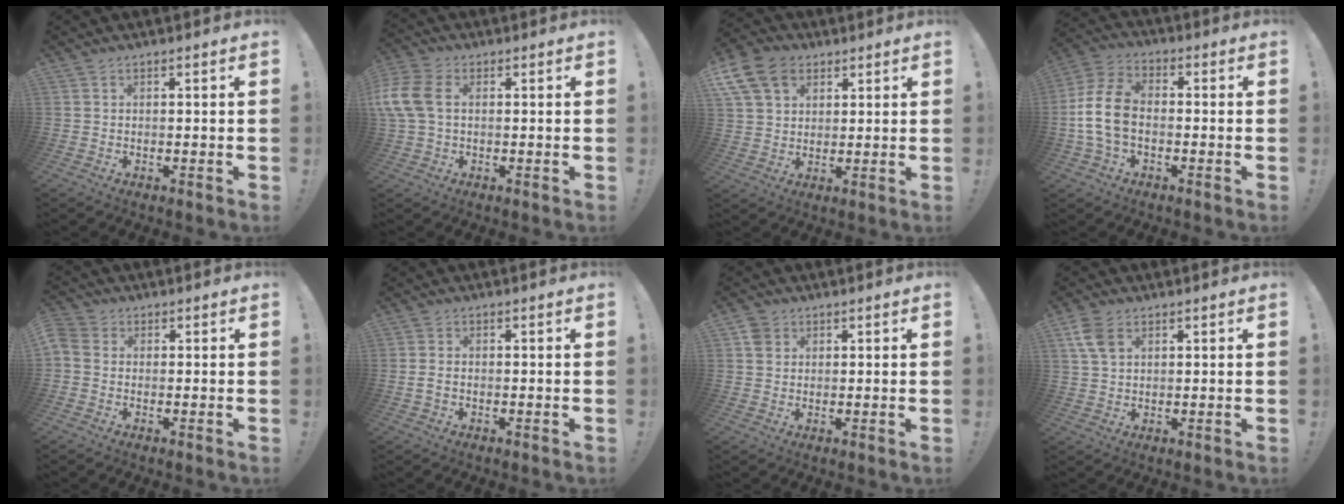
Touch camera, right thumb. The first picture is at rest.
{"total": 10.1, "force": [1.0, 6.6, 7.6], "torque": [-0.176, 0.006, 0.022]}
{"total": 13.3, "force": [6.1, 9.4, 7.0], "torque": [-0.131, -0.024, 0.121]}
{"total": 12.8, "force": [-1.7, 8.6, 9.2], "torque": [-0.176, 0.014, -0.027]}
{"total": 3.5, "force": [-0.1, 2.8, 2.1], "torque": [-0.053, 0.003, -0.003]}
{"total": 1.8, "force": [-0.3, 1.1, 1.4], "torque": [-0.030, 0.005, -0.004]}
{"total": 3.4, "force": [1.5, 3.0, 0.8], "torque": [-0.014, 0.003, 0.029]}
{"total": 6.5, "force": [2.8, 4.2, 4.1], "torque": [-0.082, -0.002, 0.057]}